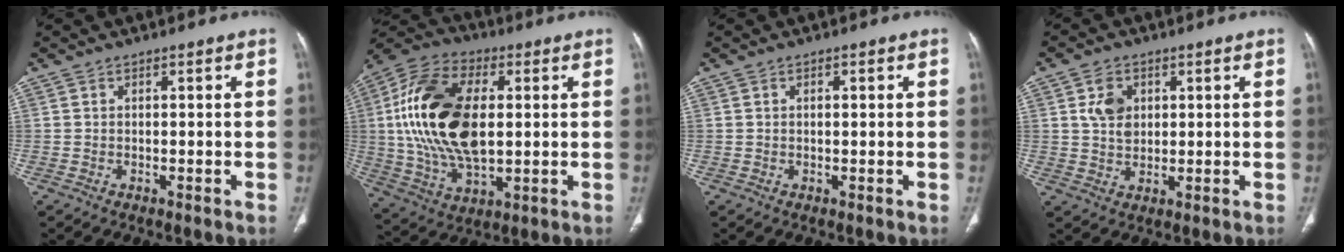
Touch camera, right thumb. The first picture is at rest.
{"total": 22.5, "force": [2.5, 12.5, 18.5], "torque": [-0.365, 0.001, 0.045]}
{"total": 1.3, "force": [0.4, 0.5, 1.2], "torque": [-0.022, 0.006, 0.005]}
{"total": 5.7, "force": [1.7, 4.2, 3.4], "torque": [-0.045, -0.010, 0.032]}